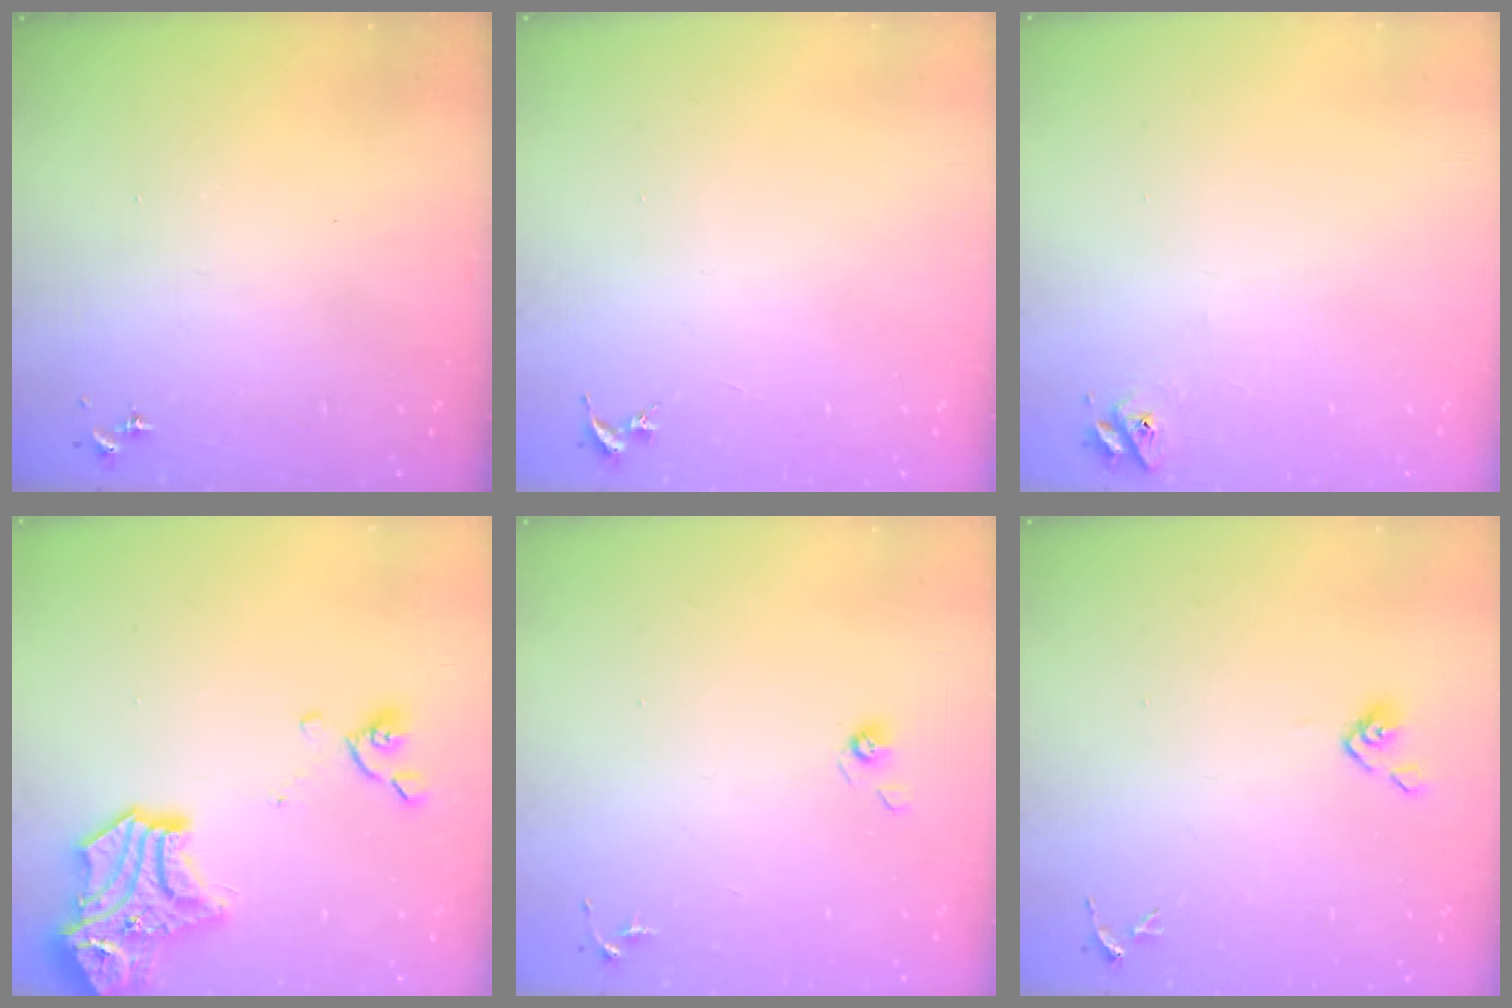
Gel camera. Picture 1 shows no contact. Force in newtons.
{"total": 0.0}
{"total": 2.8, "press": 2.8, "slide": 0.3}
{"total": 18.6, "press": 18.5, "slide": 1.4}
{"total": 4.3, "press": 3.8, "slide": 2.0}
{"total": 3.6, "press": 3.6, "slide": 0.8}